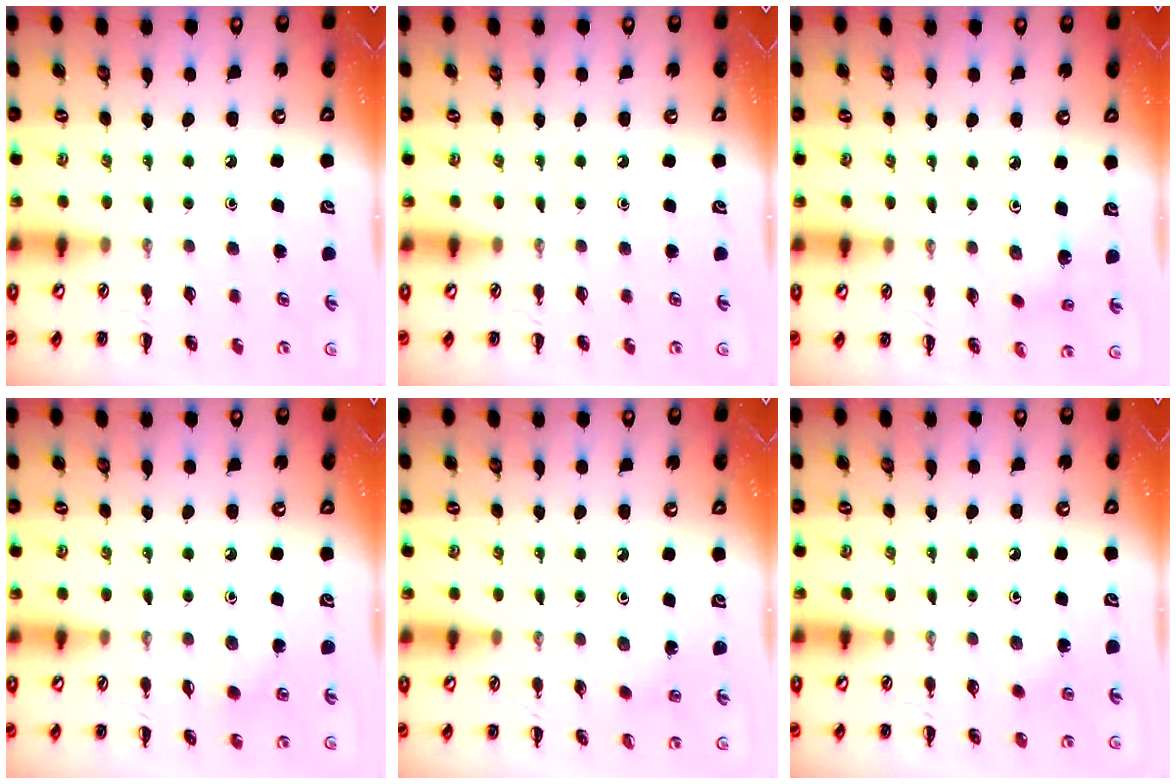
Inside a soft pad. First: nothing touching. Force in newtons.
{"total": 0.0}
{"total": 2.7, "press": 2.5, "slide": 0.9}
{"total": 2.0, "press": 1.9, "slide": 0.7}
{"total": 1.1, "press": 1.0, "slide": 0.5}
{"total": 5.5, "press": 5.2, "slide": 1.6}